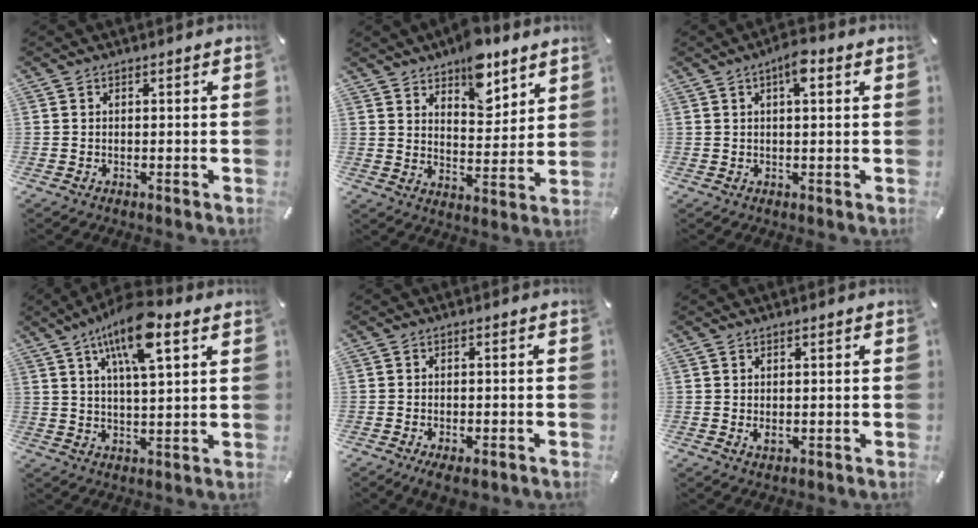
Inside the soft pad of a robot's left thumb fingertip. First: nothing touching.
{"total": 10.5, "force": [8.2, 5.1, 4.2], "torque": [-0.048, -0.055, 0.145]}
{"total": 4.7, "force": [2.0, 1.5, 4.0], "torque": [-0.067, 0.001, 0.030]}
{"total": 12.7, "force": [7.4, 3.7, 9.6], "torque": [-0.166, -0.018, 0.125]}
{"total": 2.7, "force": [-1.7, 1.0, 1.8], "torque": [-0.035, 0.007, -0.033]}
{"total": 1.4, "force": [0.1, 0.9, 1.1], "torque": [-0.014, -0.001, 0.000]}